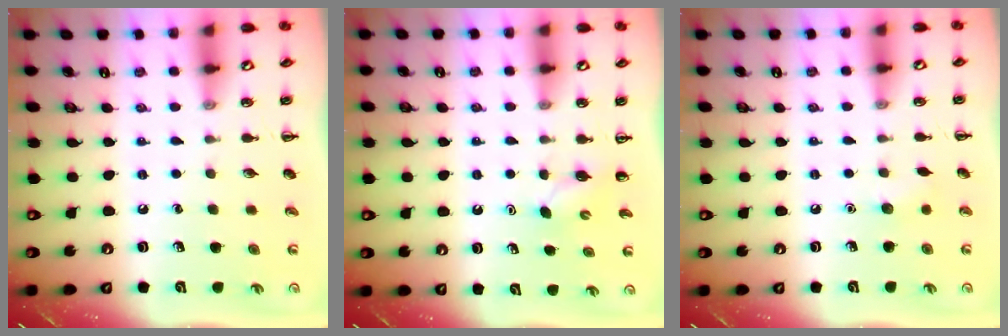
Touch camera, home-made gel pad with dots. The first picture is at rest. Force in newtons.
{"total": 2.3, "press": 2.2, "slide": 0.7}
{"total": 4.6, "press": 4.4, "slide": 1.3}